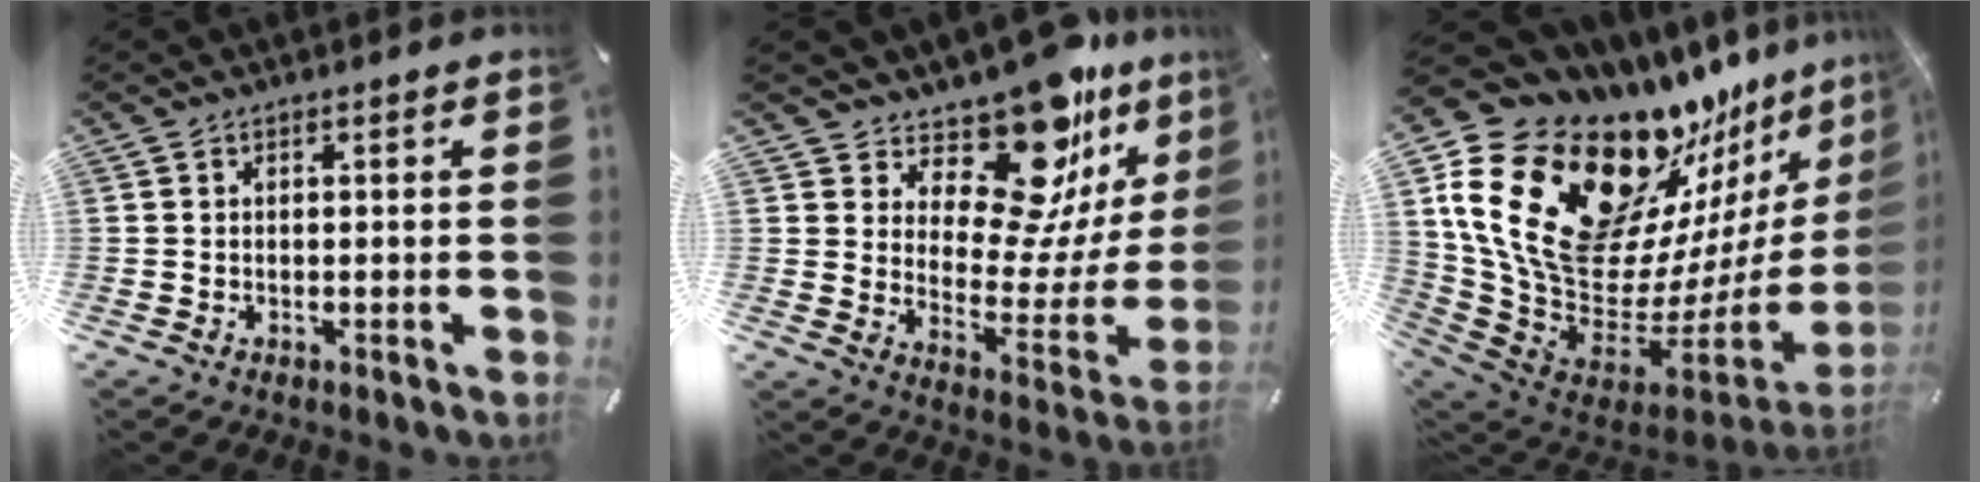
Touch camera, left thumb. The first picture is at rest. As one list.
[{"total": 16.7, "force": [13.2, 6.0, 8.2], "torque": [-0.134, -0.130, 0.222]}, {"total": 25.4, "force": [11.6, 15.4, 16.6], "torque": [-0.274, -0.119, 0.240]}]